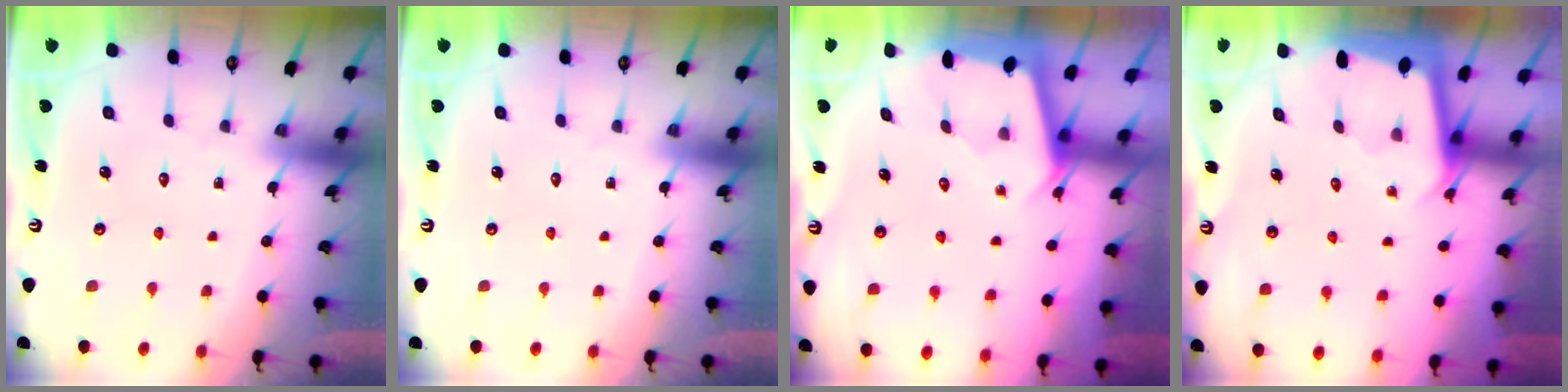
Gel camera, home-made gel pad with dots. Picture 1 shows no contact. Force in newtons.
{"total": 0.0}
{"total": 2.0, "press": 2.0, "slide": 0.3}
{"total": 1.8, "press": 1.8, "slide": 0.1}